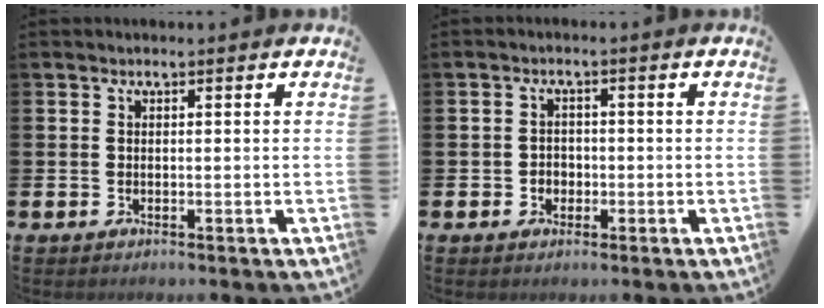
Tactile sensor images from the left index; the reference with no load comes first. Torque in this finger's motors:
{"motor_torque": [0.10, 0.06, 0.02, 0.01]}